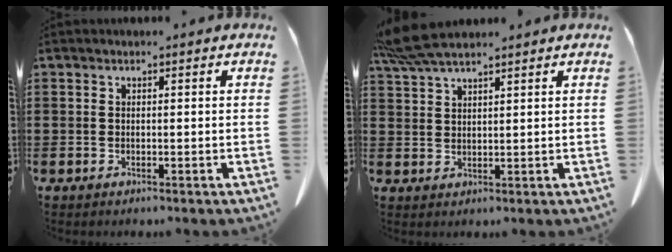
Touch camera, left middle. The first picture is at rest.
{"total": 5.9, "force": [4.8, 0.8, 3.3], "torque": [-0.076, -0.007, 0.092]}